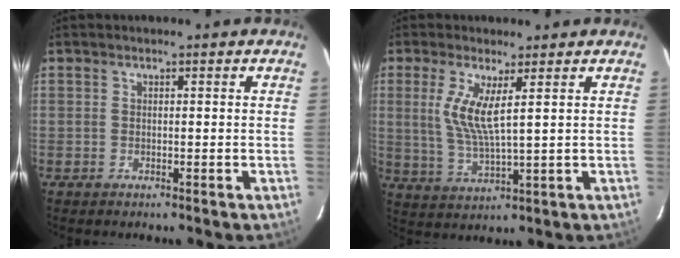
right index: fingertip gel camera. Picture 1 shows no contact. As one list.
[{"total": 7.2, "force": [2.3, 1.2, 6.7], "torque": [-0.142, -0.011, 0.050]}]